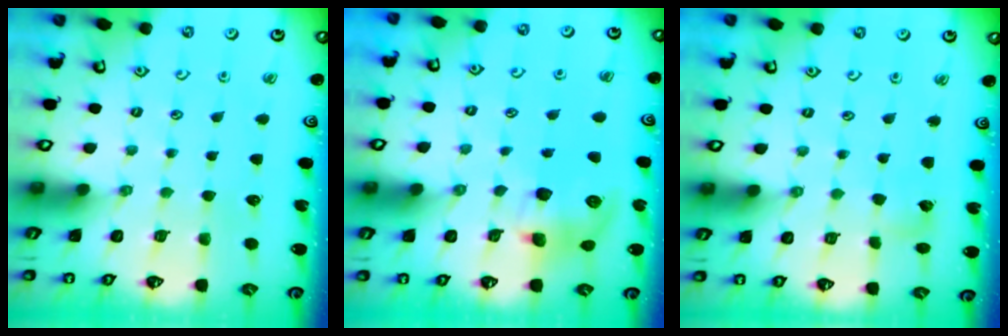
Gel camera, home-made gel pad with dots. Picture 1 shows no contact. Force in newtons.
{"total": 8.4, "press": 8.4, "slide": 1.0}
{"total": 3.2, "press": 3.2, "slide": 0.3}